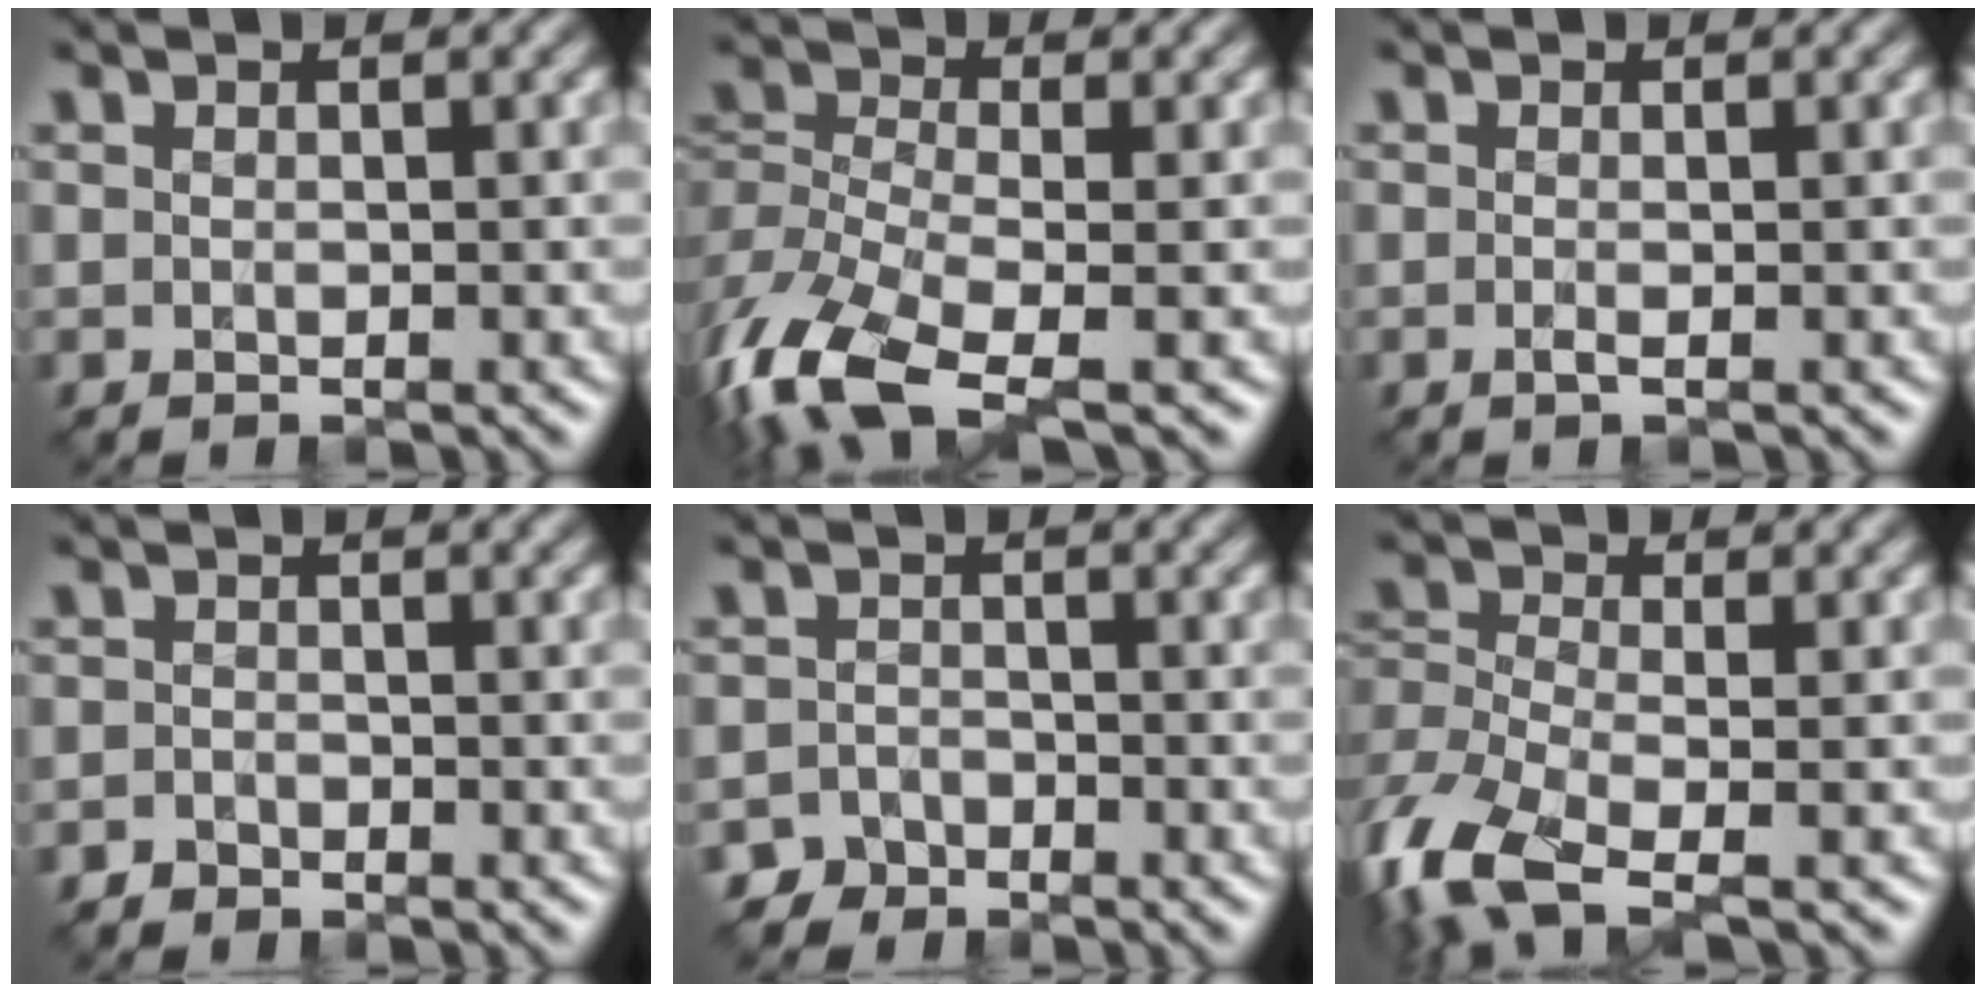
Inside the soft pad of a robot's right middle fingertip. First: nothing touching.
{"total": 10.2, "force": [-5.6, 4.2, 7.4], "torque": [-0.171, -0.019, -0.113]}
{"total": 0.7, "force": [-0.2, 0.2, 0.7], "torque": [-0.014, -0.006, -0.004]}
{"total": 0.9, "force": [-0.8, 0.4, 0.0], "torque": [0.003, -0.001, -0.017]}
{"total": 1.9, "force": [-1.5, 1.1, -0.1], "torque": [0.011, 0.005, -0.033]}
{"total": 9.0, "force": [-5.0, 3.8, 6.5], "torque": [-0.160, -0.019, -0.103]}